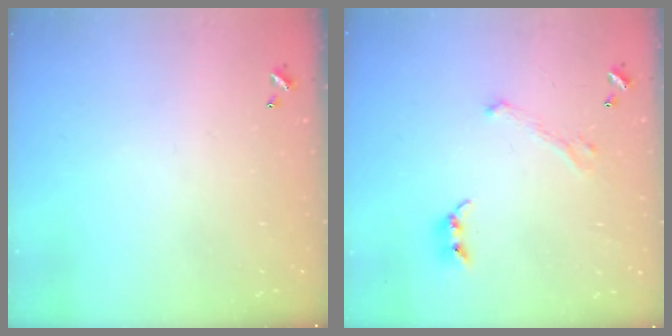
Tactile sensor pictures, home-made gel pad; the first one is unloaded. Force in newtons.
{"total": 2.6, "press": 2.4, "slide": 1.0}